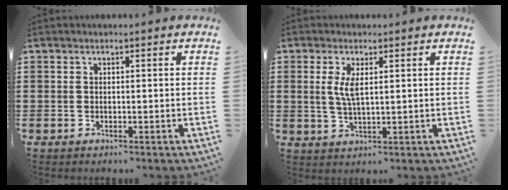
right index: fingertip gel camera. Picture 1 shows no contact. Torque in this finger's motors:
{"motor_torque": [0.66, -0.08, 0.29, 0.06]}